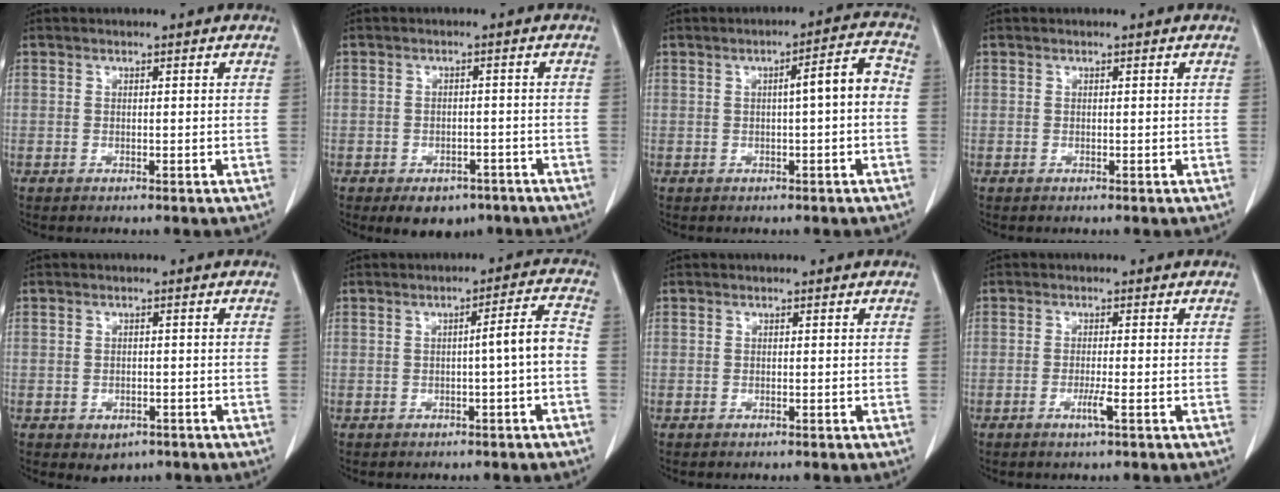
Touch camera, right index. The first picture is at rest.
{"total": 6.1, "force": [-4.2, 3.7, 2.4], "torque": [-0.023, 0.004, -0.051]}
{"total": 5.2, "force": [-0.3, 0.5, 5.1], "torque": [-0.069, 0.018, -0.005]}
{"total": 0.0}
{"total": 2.8, "force": [-1.5, 2.0, 1.3], "torque": [-0.010, 0.003, -0.006]}
{"total": 4.4, "force": [-1.1, -0.4, 4.3], "torque": [-0.058, 0.011, -0.016]}
{"total": 0.0}
{"total": 2.2, "force": [-1.0, -0.4, 1.9], "torque": [-0.038, -0.005, -0.021]}